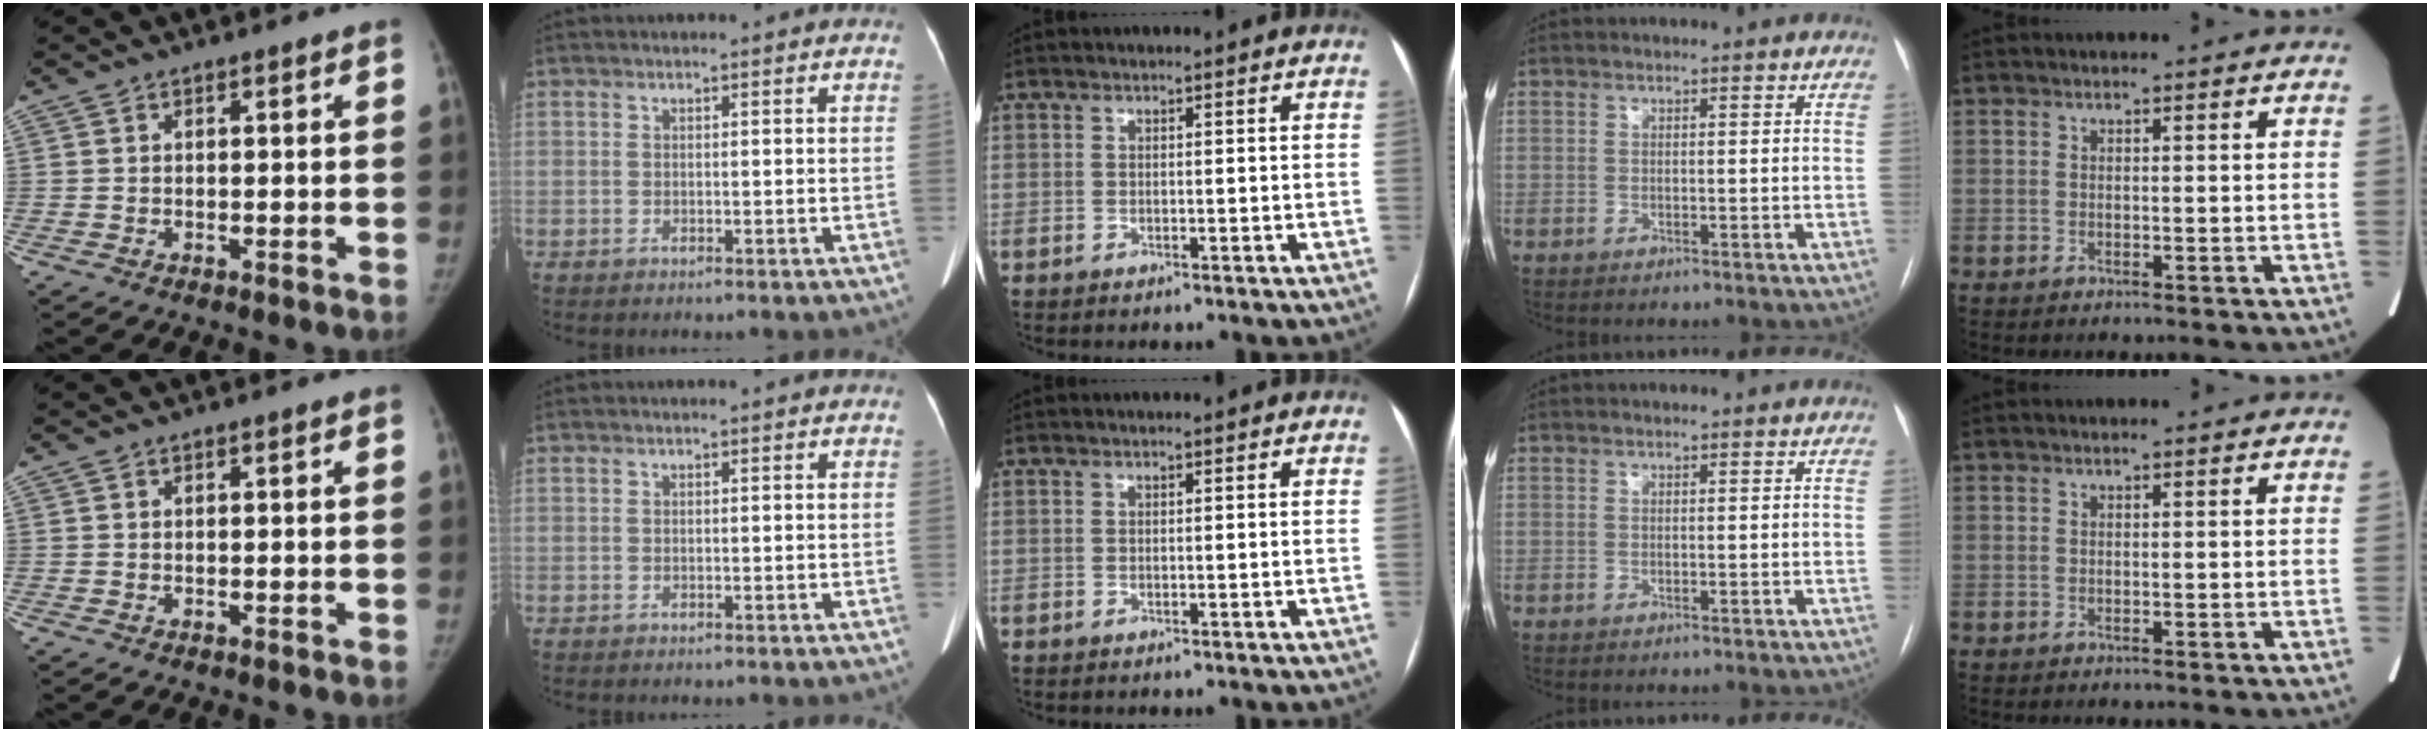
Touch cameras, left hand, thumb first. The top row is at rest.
{}